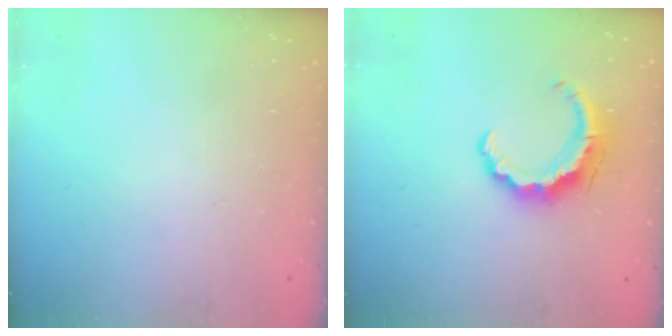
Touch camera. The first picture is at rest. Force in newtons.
{"total": 8.5, "press": 8.4, "slide": 0.3}